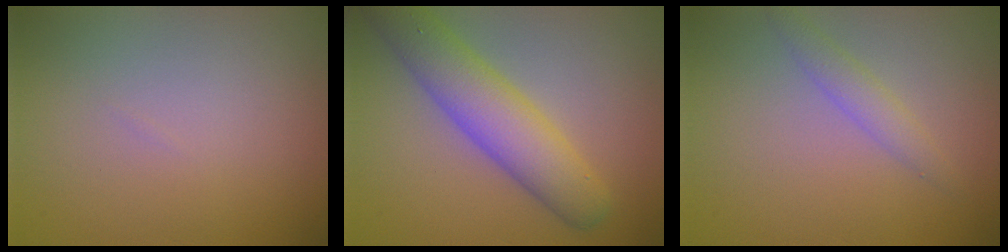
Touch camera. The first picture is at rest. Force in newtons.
{"total": 6.2, "press": 6.2, "slide": 0.3}
{"total": 1.6, "press": 1.6, "slide": 0.2}